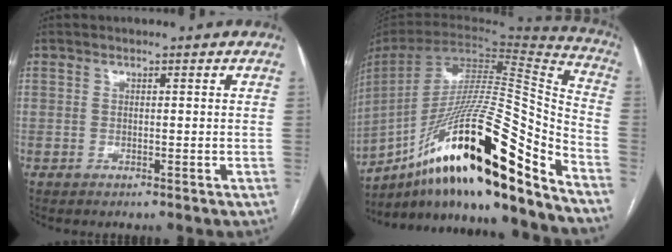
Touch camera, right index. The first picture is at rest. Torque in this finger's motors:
{"motor_torque": [1.19, -0.95, 1.05, 0.21]}